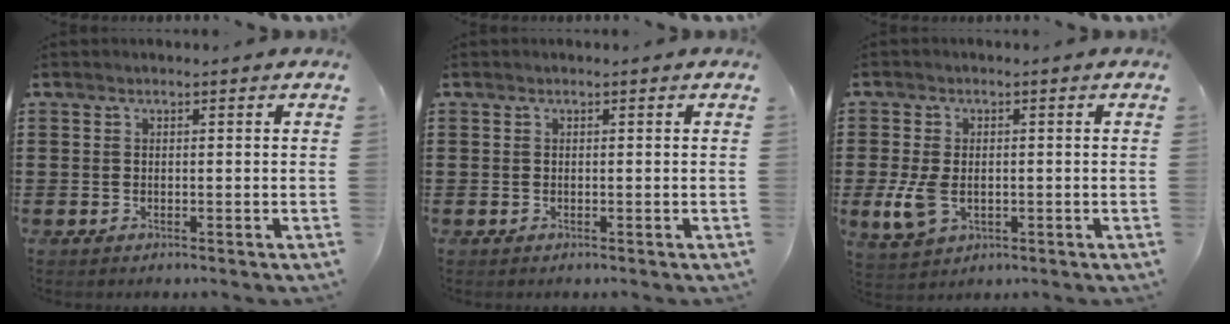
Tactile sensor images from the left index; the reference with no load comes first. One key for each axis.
{"total": 0.0}
{"total": 5.2, "fx": -0.9, "fy": 3.2, "fz": 4.0, "tx": -0.098, "ty": -0.003, "tz": -0.019}